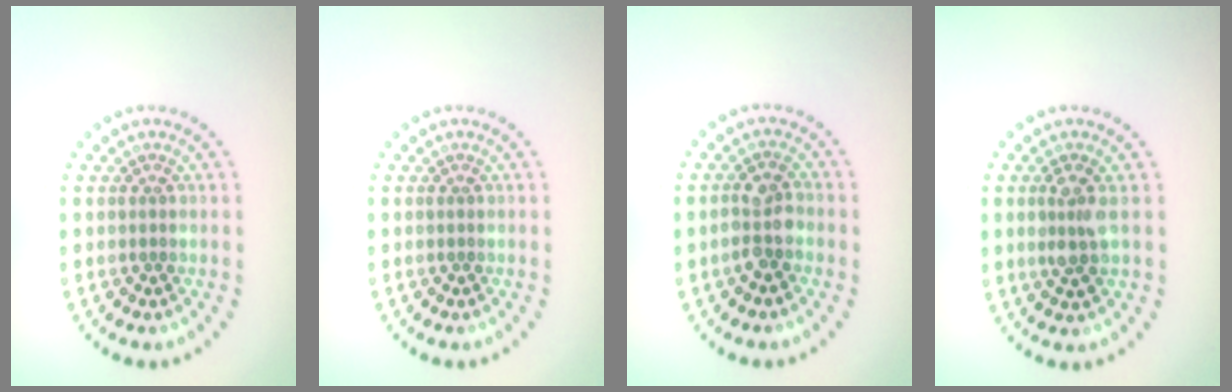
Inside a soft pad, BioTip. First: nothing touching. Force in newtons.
{"total": 0.0}
{"total": 2.8, "press": 2.7, "slide": 0.9}
{"total": 2.4, "press": 2.2, "slide": 0.8}